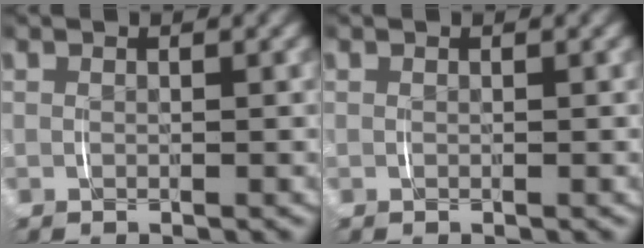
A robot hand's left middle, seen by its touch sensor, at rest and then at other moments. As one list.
[{"total": 0.0}]